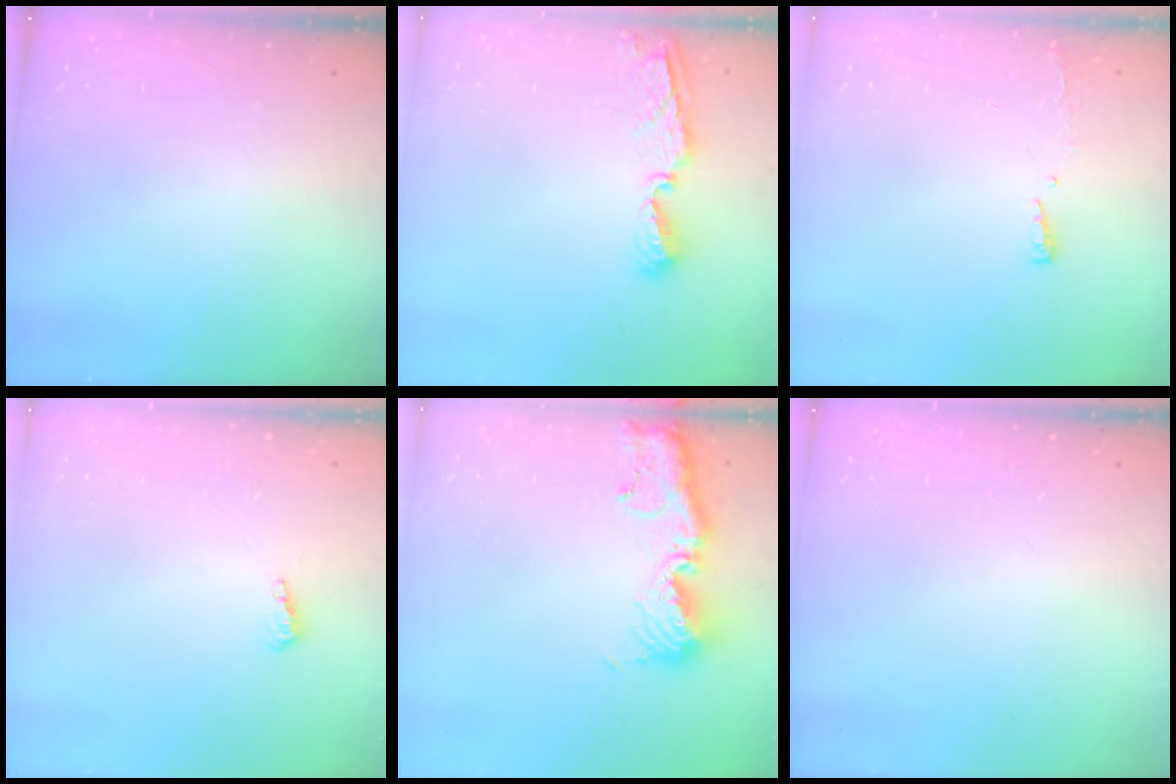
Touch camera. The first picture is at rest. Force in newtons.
{"total": 8.0, "press": 7.9, "slide": 1.0}
{"total": 3.2, "press": 3.2, "slide": 0.6}
{"total": 6.1, "press": 6.0, "slide": 1.0}
{"total": 14.1, "press": 14.0, "slide": 1.5}
{"total": 0.0}